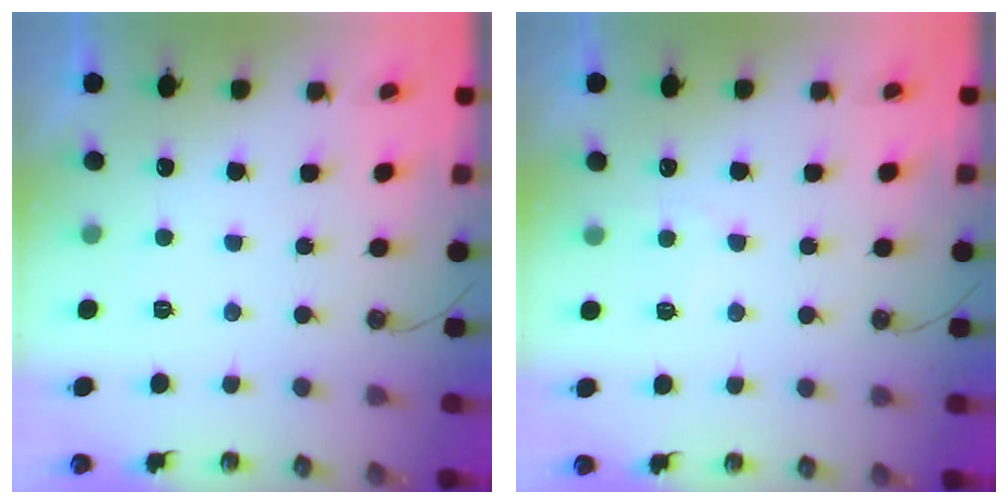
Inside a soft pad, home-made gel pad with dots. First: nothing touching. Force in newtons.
{"total": 5.0, "press": 5.0, "slide": 0.6}